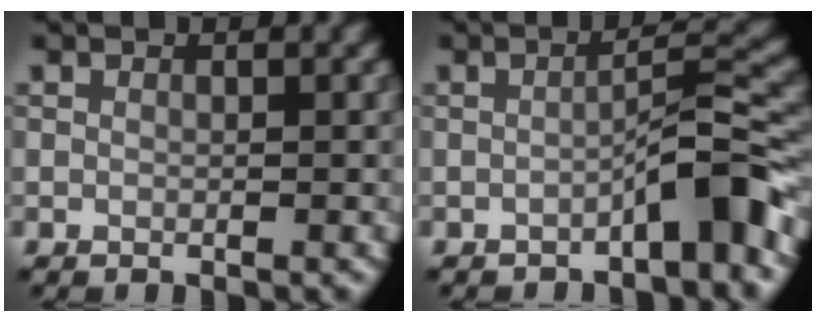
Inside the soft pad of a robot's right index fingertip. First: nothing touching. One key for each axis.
{"total": 4.3, "fx": -2.3, "fy": 0.4, "fz": 3.5, "tx": -0.051, "ty": 0.023, "tz": -0.044}